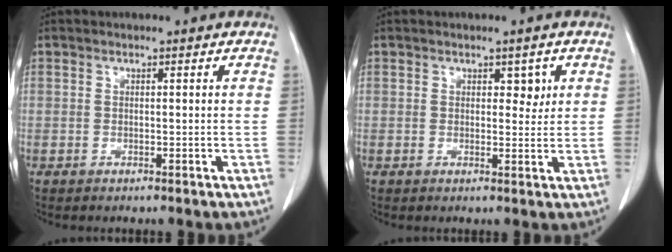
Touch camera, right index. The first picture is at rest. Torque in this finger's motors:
{"motor_torque": [-0.01, 0.08, -0.02, 0.00]}